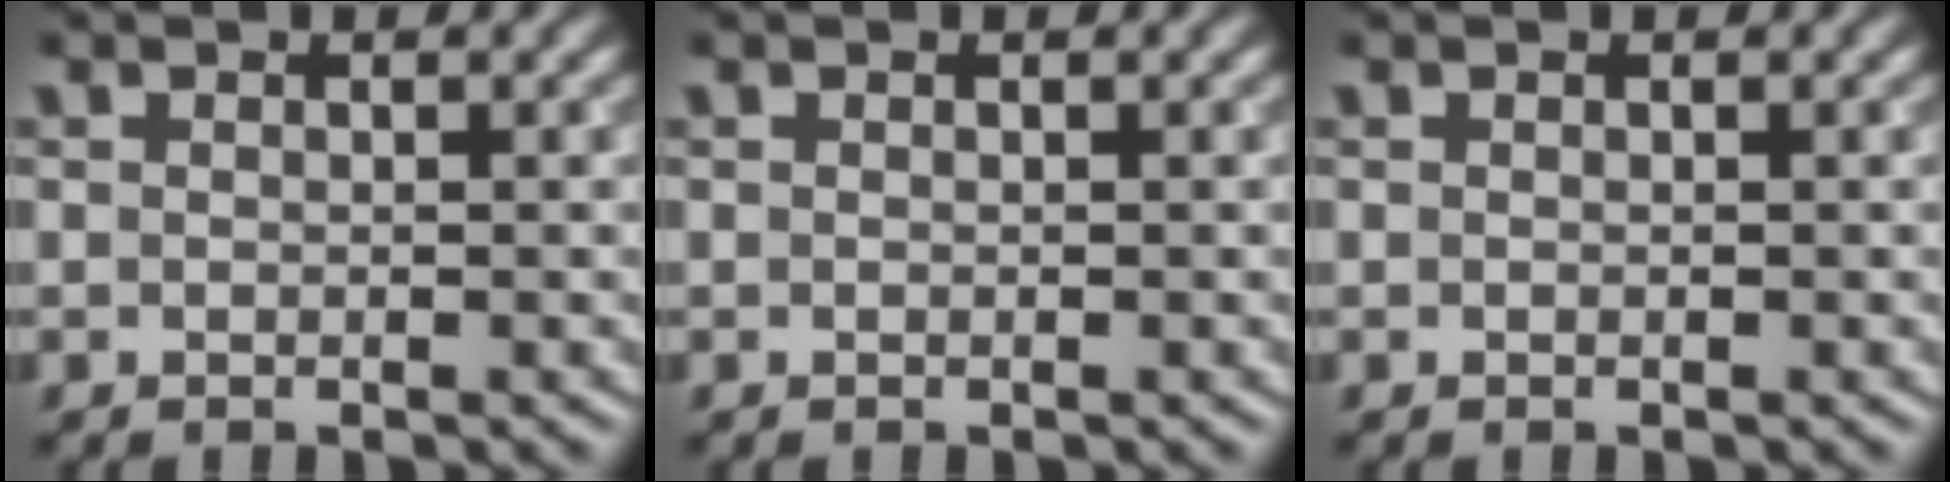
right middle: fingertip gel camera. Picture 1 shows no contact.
{"total": 0.0}
{"total": 0.0}